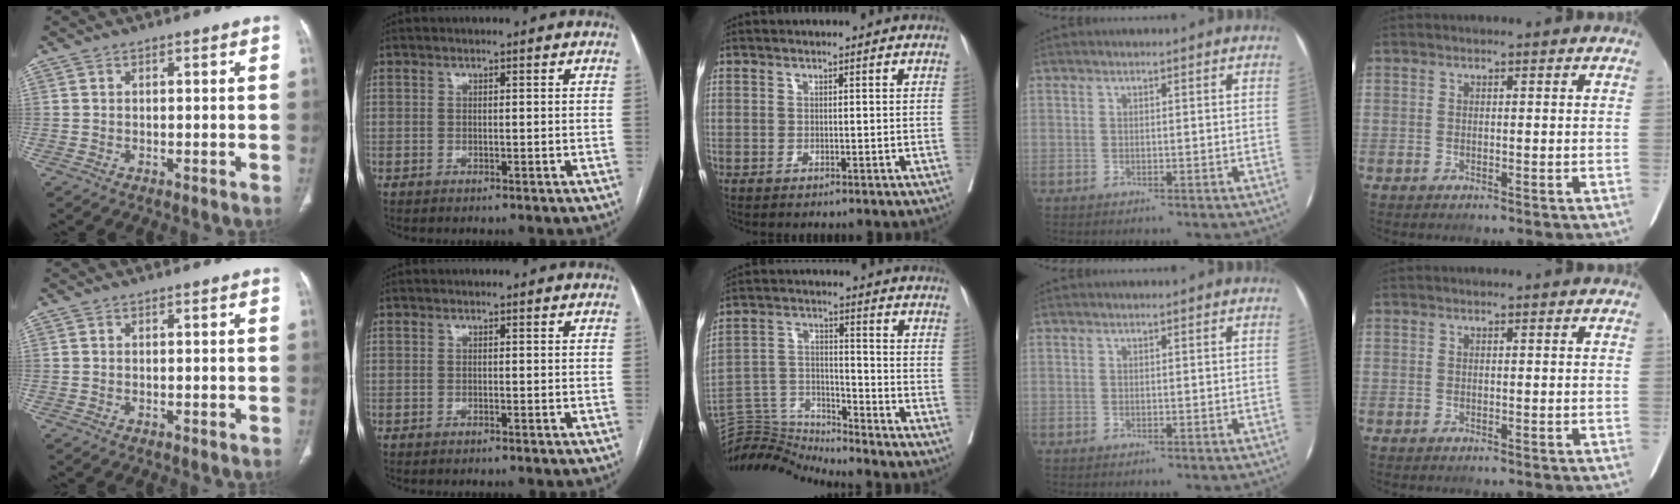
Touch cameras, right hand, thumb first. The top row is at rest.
{"middle": {"total": 8.6, "force": [-8.5, -1.4, -1.0], "torque": [0.015, 0.040, -0.154]}}